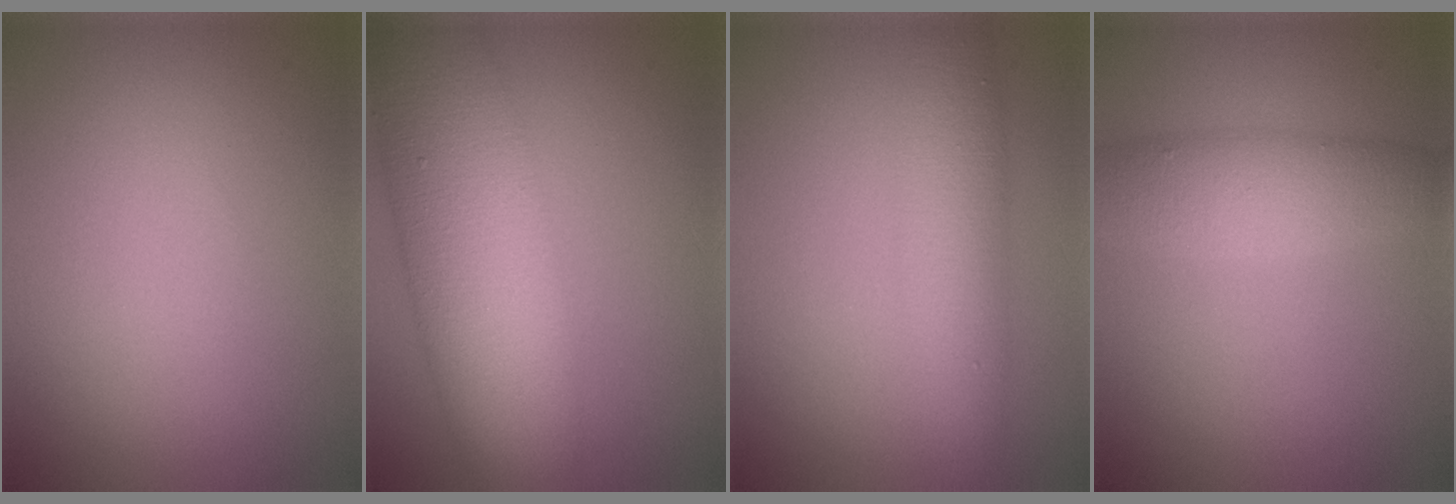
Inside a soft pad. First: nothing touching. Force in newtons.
{"total": 11.8, "press": 11.8, "slide": 0.6}
{"total": 4.2, "press": 4.2, "slide": 0.2}
{"total": 4.3, "press": 4.3, "slide": 0.1}